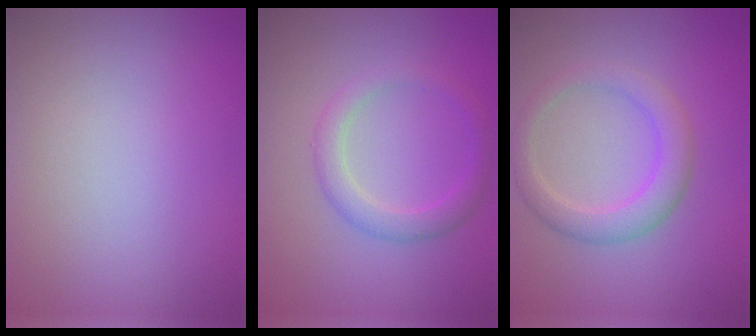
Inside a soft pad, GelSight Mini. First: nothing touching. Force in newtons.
{"total": 2.5, "press": 2.5, "slide": 0.2}
{"total": 3.2, "press": 3.2, "slide": 0.3}